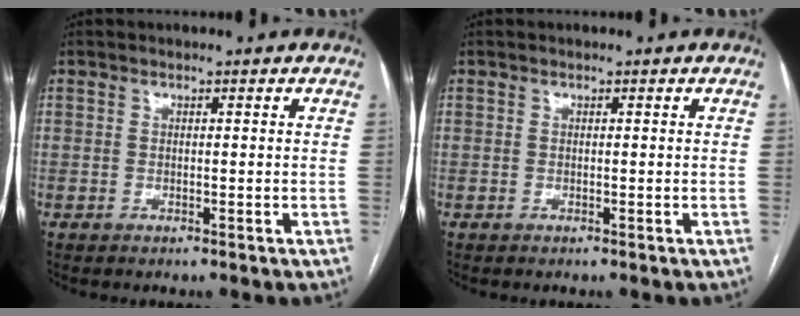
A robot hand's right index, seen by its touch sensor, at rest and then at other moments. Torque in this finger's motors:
{"motor_torque": [0.00, 0.00, 0.00, 0.00]}